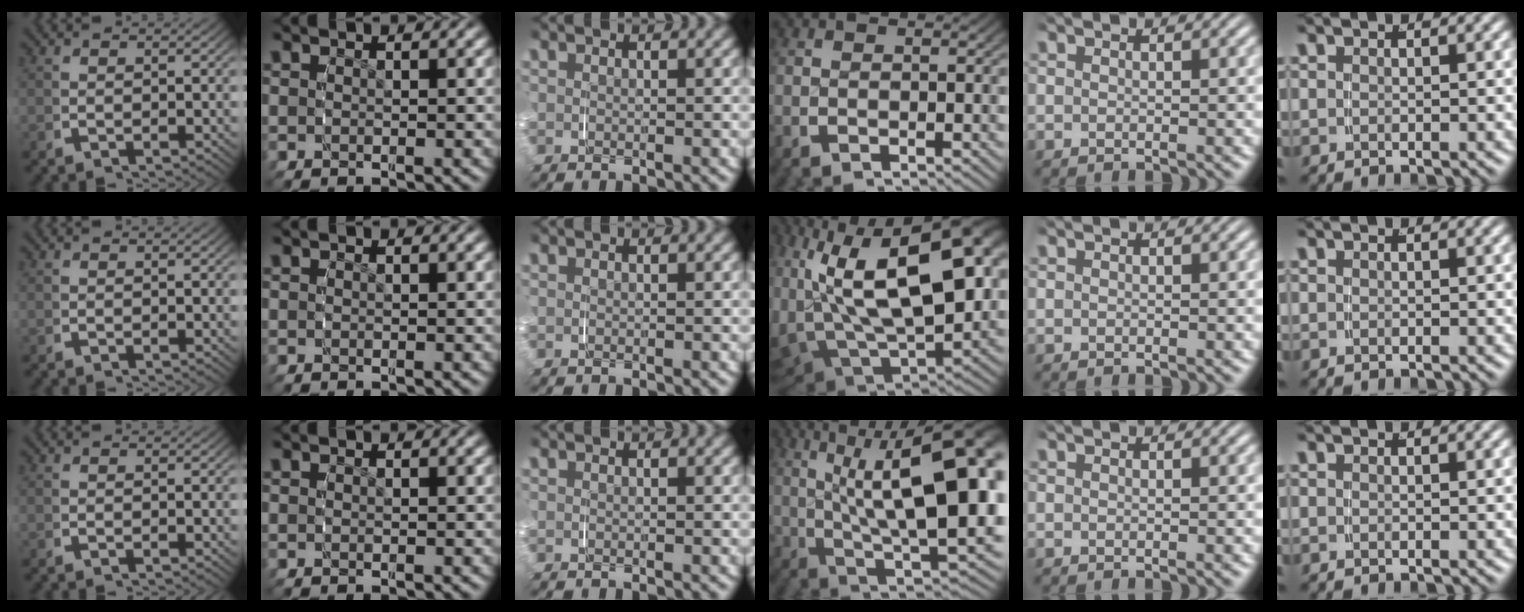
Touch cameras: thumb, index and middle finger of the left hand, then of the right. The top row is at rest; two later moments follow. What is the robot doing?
{"motion": "grasp_and_lifting", "object": "glasses case"}